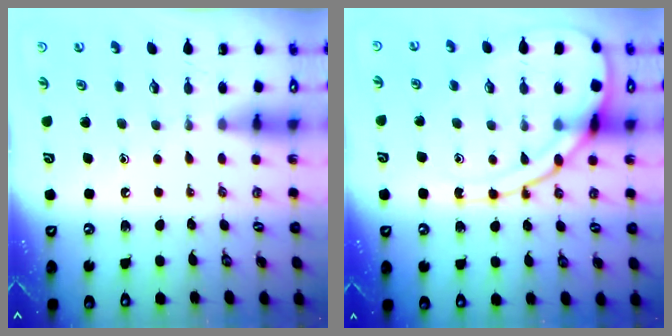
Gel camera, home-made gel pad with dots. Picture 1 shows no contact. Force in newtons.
{"total": 15.9, "press": 15.8, "slide": 1.4}